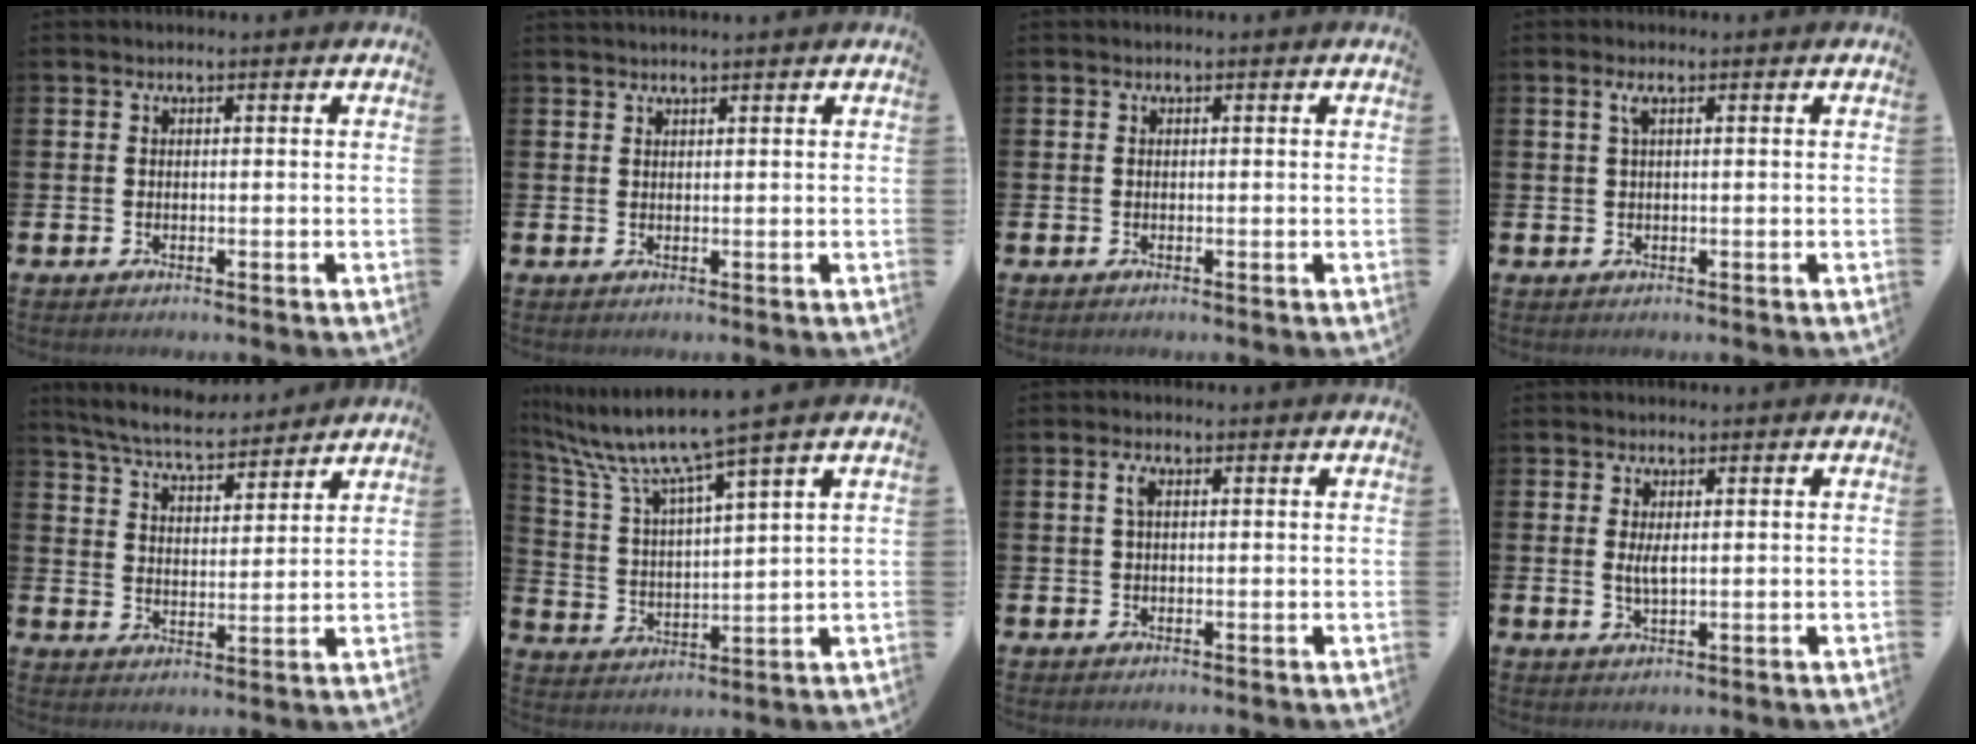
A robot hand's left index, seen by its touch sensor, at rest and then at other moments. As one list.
[{"total": 1.1, "force": [1.1, -0.1, 0.2], "torque": [0.001, -0.002, 0.020]}, {"total": 0.0}, {"total": 1.5, "force": [0.6, 0.3, 1.3], "torque": [-0.027, 0.005, 0.009]}, {"total": 6.9, "force": [6.5, 1.1, 2.2], "torque": [-0.069, -0.031, 0.115]}, {"total": 8.7, "force": [7.6, -0.1, 4.4], "torque": [-0.118, -0.041, 0.124]}, {"total": 2.3, "force": [0.8, 1.0, 2.0], "torque": [-0.042, 0.008, 0.012]}, {"total": 2.3, "force": [0.7, 0.6, 2.0], "torque": [-0.036, 0.000, 0.011]}]